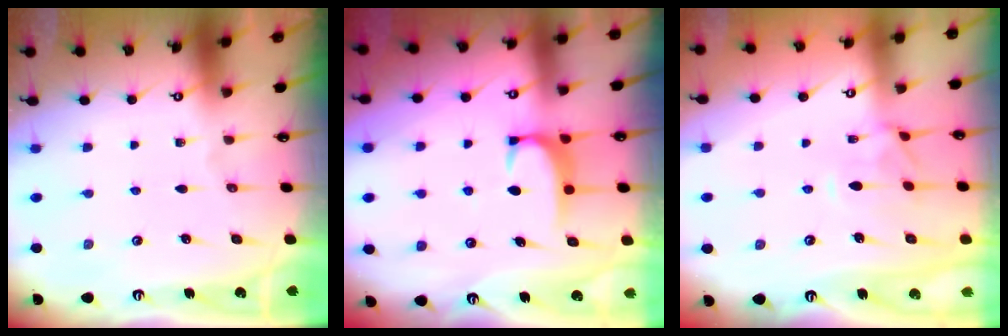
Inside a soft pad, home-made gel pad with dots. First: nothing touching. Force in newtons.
{"total": 1.9, "press": 1.8, "slide": 0.5}
{"total": 1.8, "press": 1.5, "slide": 1.0}